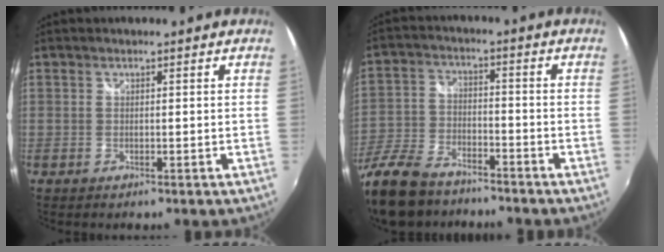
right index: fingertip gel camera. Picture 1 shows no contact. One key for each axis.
{"total": 18.4, "fx": -14.1, "fy": 7.8, "fz": 8.8, "tx": -0.219, "ty": -0.028, "tz": -0.263}